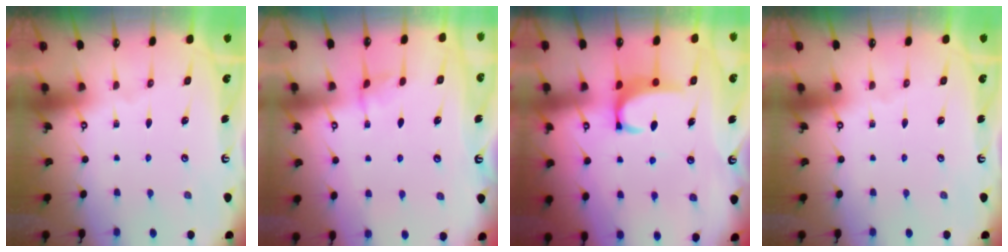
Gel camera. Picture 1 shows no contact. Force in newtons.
{"total": 2.9, "press": 2.9, "slide": 0.4}
{"total": 3.4, "press": 3.4, "slide": 0.3}
{"total": 0.0}